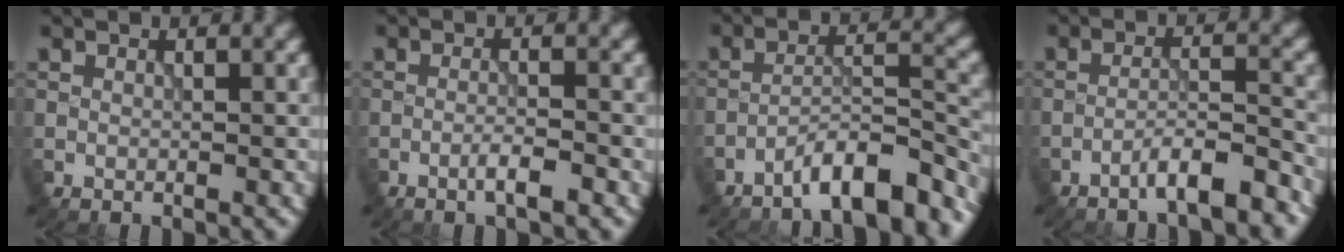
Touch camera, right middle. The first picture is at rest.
{"total": 2.2, "force": [-1.2, 0.3, 1.8], "torque": [-0.028, 0.007, -0.025]}
{"total": 7.0, "force": [-5.5, 1.4, 4.0], "torque": [-0.054, 0.008, -0.093]}
{"total": 4.9, "force": [-3.6, 0.7, 3.2], "torque": [-0.047, 0.013, -0.064]}